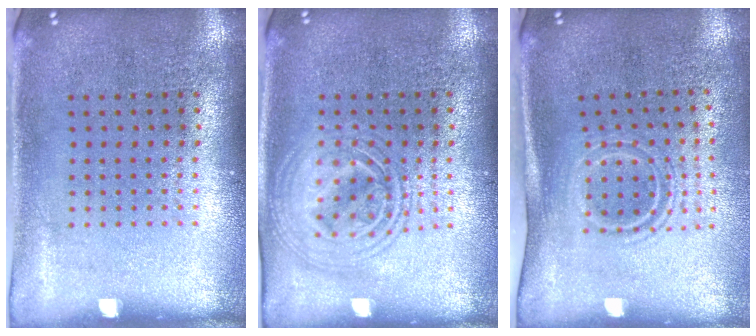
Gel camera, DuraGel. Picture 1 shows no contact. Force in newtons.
{"total": 2.4, "press": 2.4, "slide": 0.2}
{"total": 1.6, "press": 1.0, "slide": 1.2}